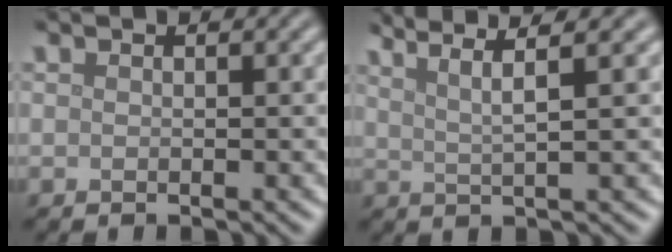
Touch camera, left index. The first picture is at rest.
{"total": 5.4, "force": [3.8, 0.9, 3.8], "torque": [-0.067, 0.021, 0.040]}